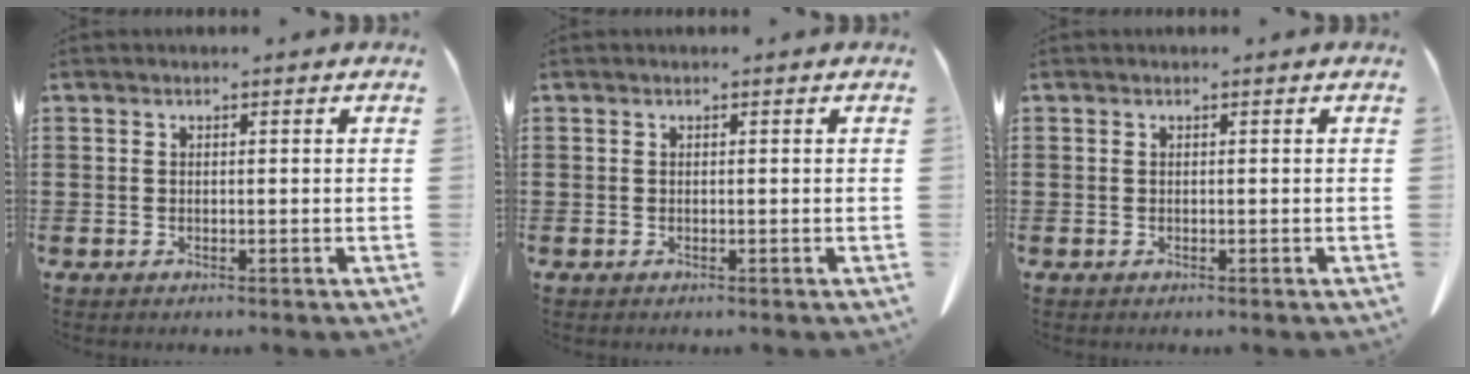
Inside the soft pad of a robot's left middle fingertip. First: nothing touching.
{"total": 0.0}
{"total": 0.0}